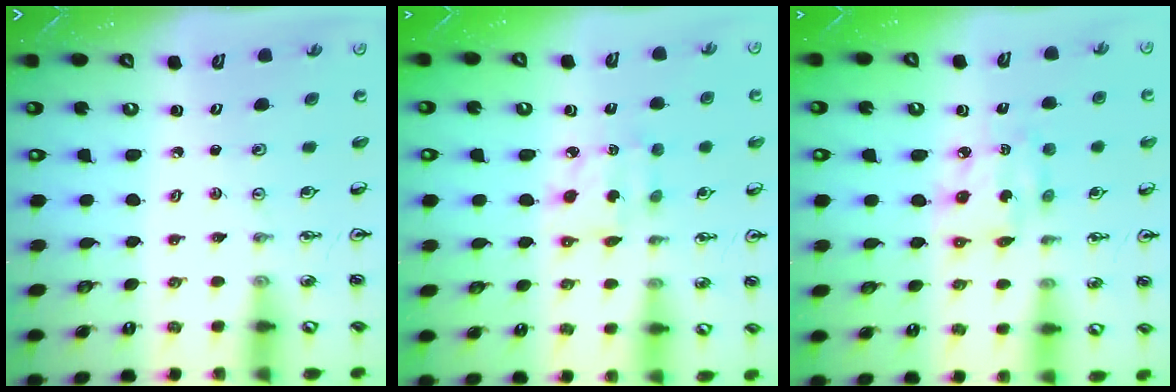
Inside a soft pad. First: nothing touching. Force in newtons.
{"total": 5.1, "press": 5.1, "slide": 0.2}
{"total": 8.2, "press": 8.2, "slide": 0.7}